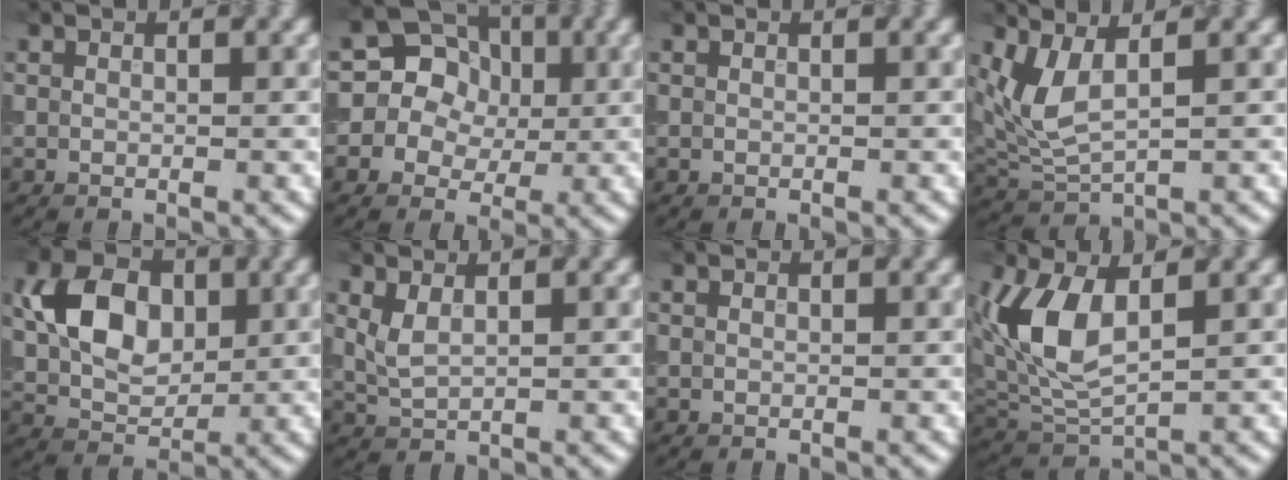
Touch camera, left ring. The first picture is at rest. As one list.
[{"total": 10.6, "force": [2.7, 9.4, 3.9], "torque": [-0.097, 0.048, 0.030]}, {"total": 0.0}, {"total": 3.9, "force": [1.4, 1.1, 3.5], "torque": [-0.096, -0.010, 0.040]}, {"total": 6.4, "force": [1.4, 4.2, 4.7], "torque": [-0.090, 0.000, 0.030]}, {"total": 1.6, "force": [0.9, 0.2, 1.4], "torque": [-0.039, -0.004, 0.026]}, {"total": 0.0}, {"total": 5.6, "force": [1.6, 2.4, 4.8], "torque": [-0.118, -0.008, 0.043]}]